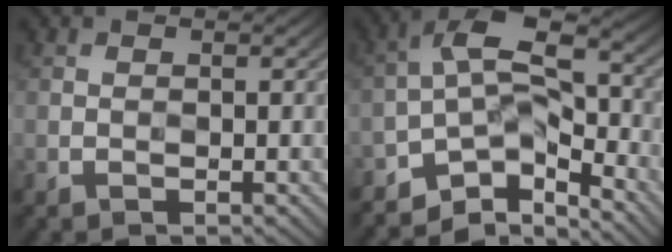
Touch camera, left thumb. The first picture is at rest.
{"total": 10.5, "force": [-7.3, 4.4, 6.1], "torque": [-0.107, 0.004, -0.138]}